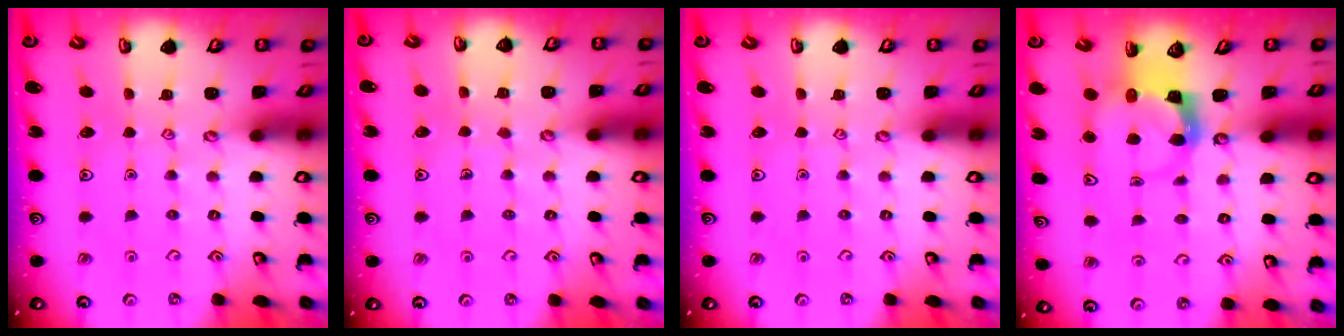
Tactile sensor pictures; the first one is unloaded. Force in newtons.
{"total": 3.5, "press": 3.5, "slide": 0.2}
{"total": 0.0}
{"total": 3.7, "press": 3.7, "slide": 0.5}